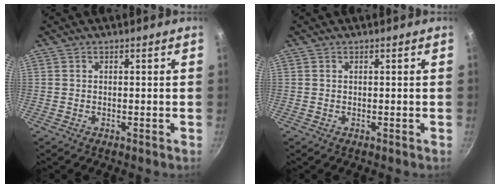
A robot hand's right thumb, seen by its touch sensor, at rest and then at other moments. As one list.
[{"total": 0.0}]